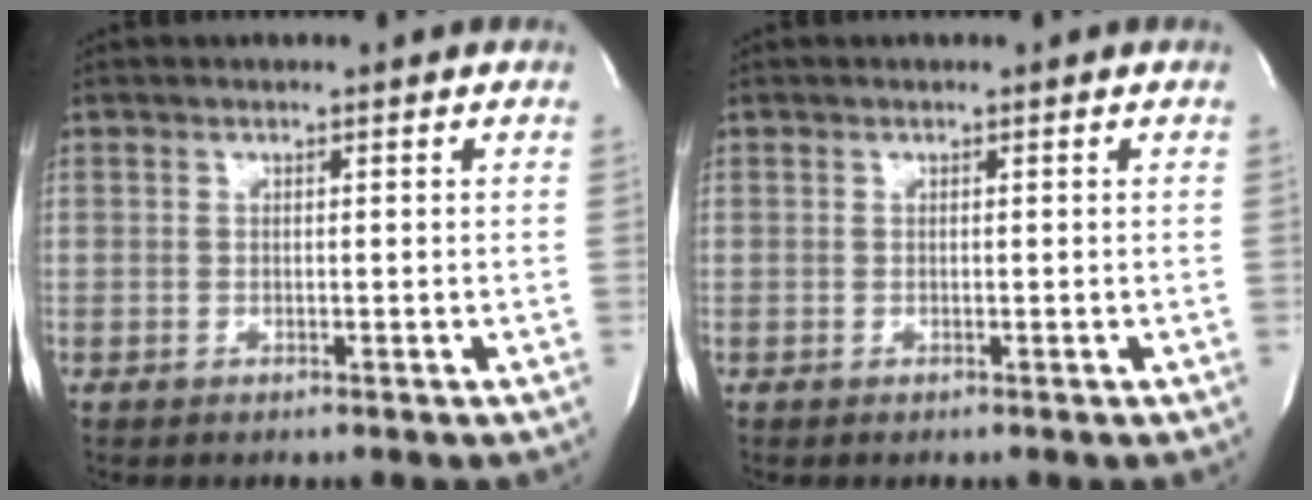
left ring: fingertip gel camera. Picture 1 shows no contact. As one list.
[{"total": 0.0}]